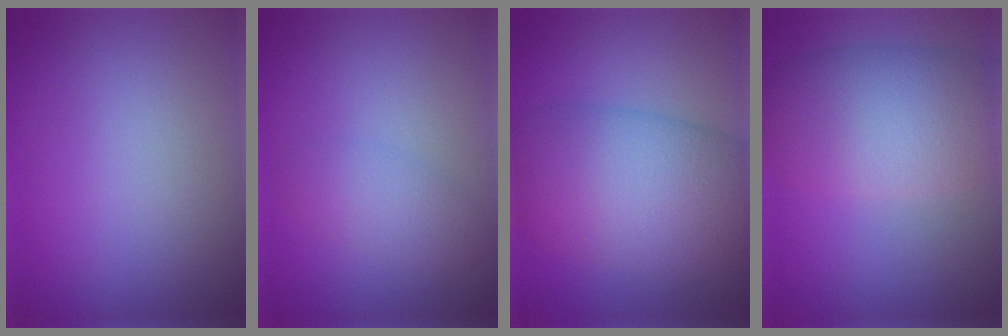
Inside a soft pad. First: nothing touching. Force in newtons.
{"total": 2.4, "press": 2.4, "slide": 0.1}
{"total": 10.2, "press": 10.2, "slide": 0.3}
{"total": 7.9, "press": 7.9, "slide": 0.5}